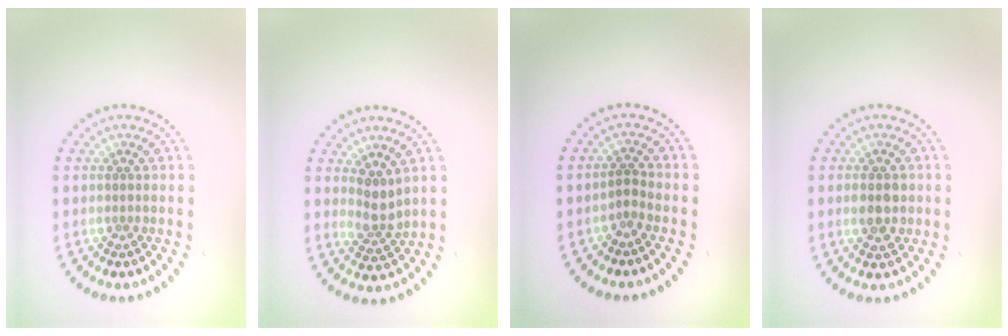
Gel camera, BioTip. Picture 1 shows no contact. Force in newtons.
{"total": 2.4, "press": 1.8, "slide": 1.6}
{"total": 1.0, "press": 0.8, "slide": 0.6}
{"total": 2.7, "press": 2.7, "slide": 0.1}